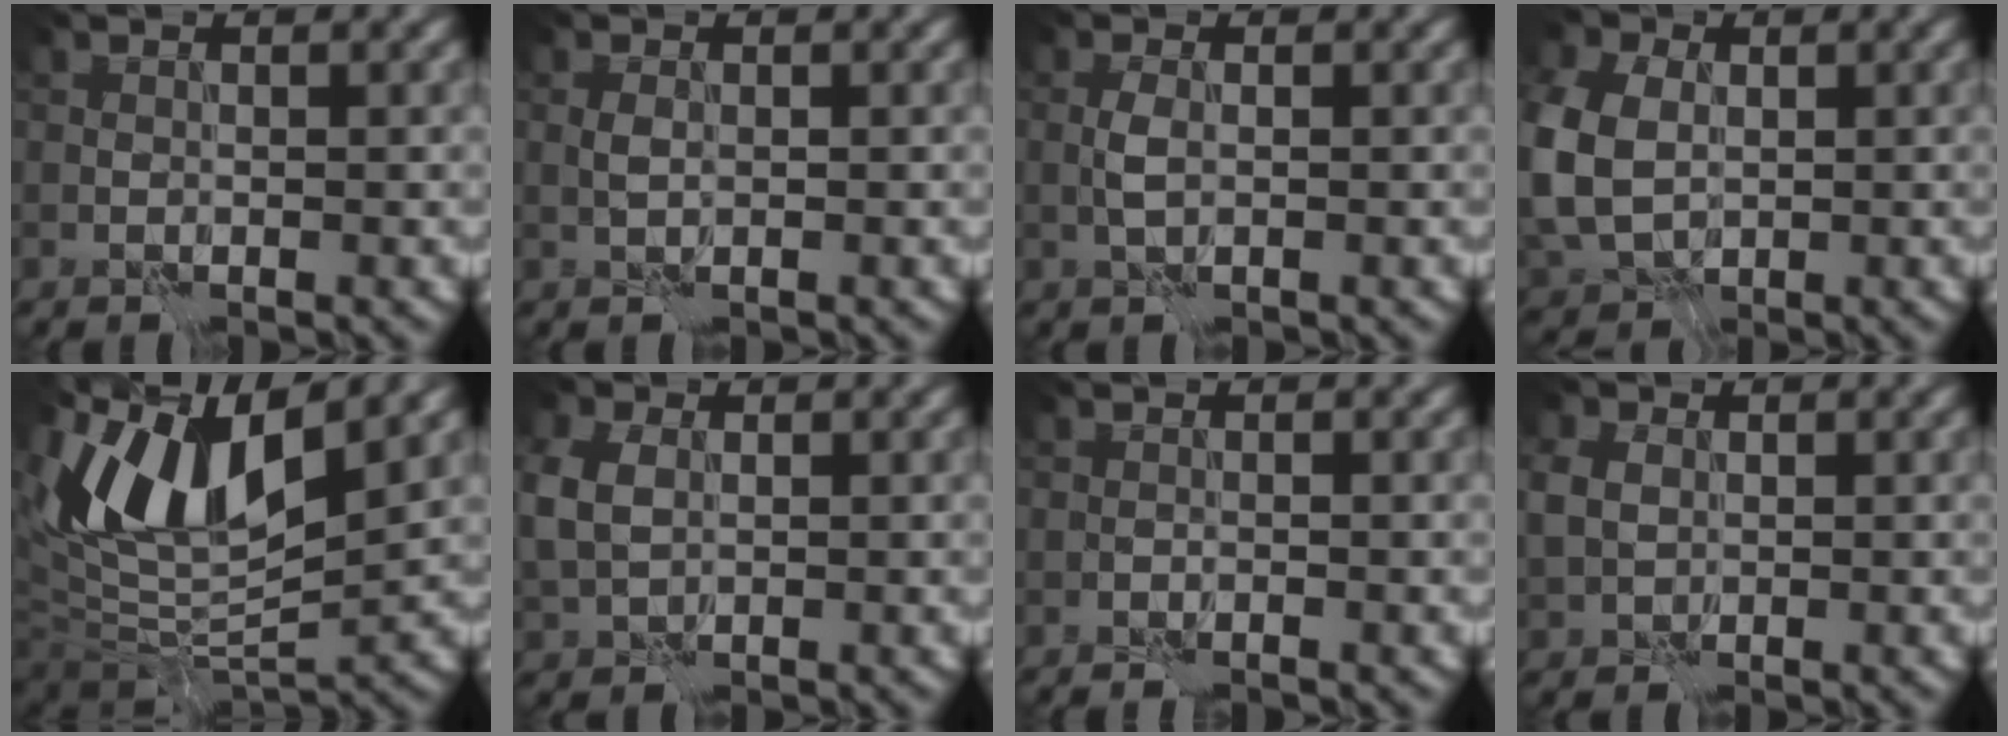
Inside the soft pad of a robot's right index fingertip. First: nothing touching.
{"total": 0.7, "force": [0.0, 0.3, 0.6], "torque": [-0.014, 0.000, -0.001]}
{"total": 1.0, "force": [-0.1, 0.3, 1.0], "torque": [-0.022, 0.001, -0.004]}
{"total": 9.1, "force": [0.4, 7.3, 5.5], "torque": [-0.147, -0.003, -0.004]}
{"total": 10.6, "force": [4.8, 4.2, 8.5], "torque": [-0.155, 0.002, 0.088]}
{"total": 3.8, "force": [0.6, 3.0, 2.4], "torque": [-0.071, 0.001, 0.012]}
{"total": 0.5, "force": [-0.5, -0.2, 0.0], "torque": [0.000, 0.000, -0.011]}
{"total": 2.7, "force": [0.5, 2.3, 1.4], "torque": [-0.041, 0.004, 0.008]}